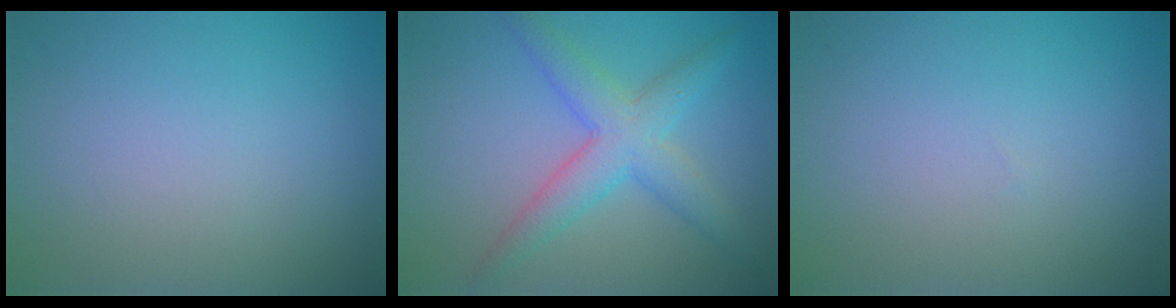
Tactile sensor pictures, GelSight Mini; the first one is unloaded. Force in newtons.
{"total": 4.7, "press": 4.7, "slide": 0.2}
{"total": 0.0}